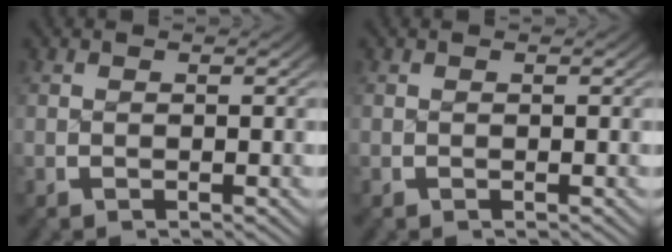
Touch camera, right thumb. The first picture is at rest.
{"total": 0.0}